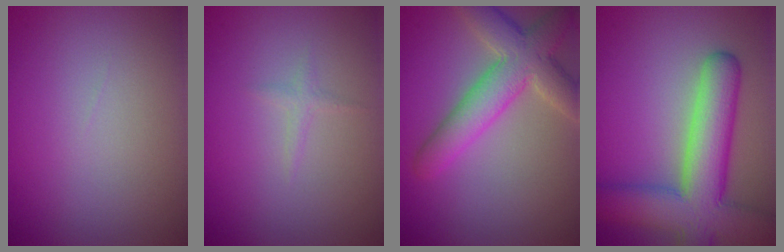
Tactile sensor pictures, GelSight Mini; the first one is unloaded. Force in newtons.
{"total": 0.8, "press": 0.8, "slide": 0.1}
{"total": 6.1, "press": 6.1, "slide": 0.4}
{"total": 9.5, "press": 9.5, "slide": 0.5}